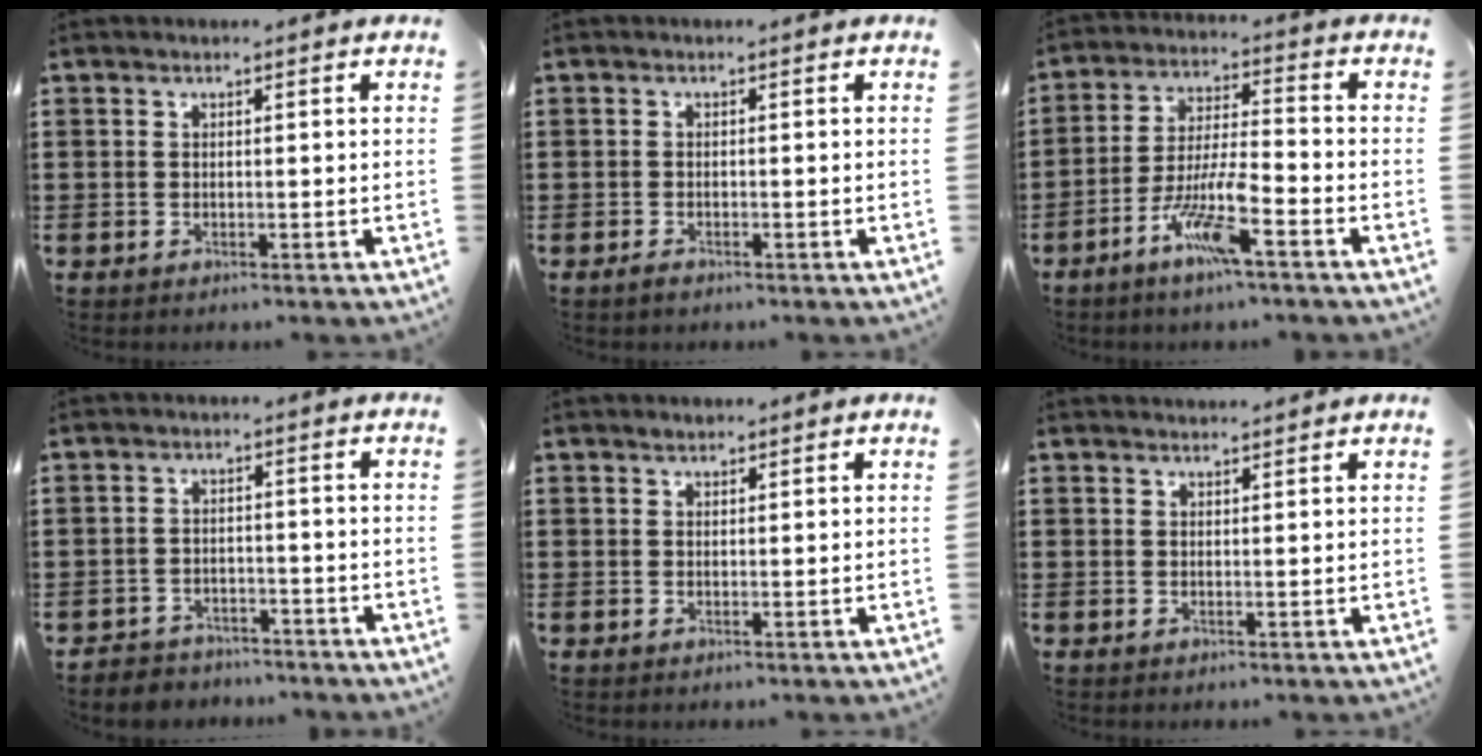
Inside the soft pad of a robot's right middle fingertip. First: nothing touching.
{"total": 0.8, "force": [-0.7, 0.3, 0.3], "torque": [-0.008, -0.005, -0.013]}
{"total": 8.9, "force": [-5.2, 1.3, 7.1], "torque": [-0.146, -0.002, -0.099]}
{"total": 2.9, "force": [-2.8, 0.8, -0.3], "torque": [-0.003, 0.000, -0.064]}
{"total": 0.7, "force": [0.7, 0.3, -0.1], "torque": [-0.001, -0.001, 0.013]}
{"total": 1.4, "force": [1.3, -0.2, 0.1], "torque": [-0.004, -0.002, 0.025]}